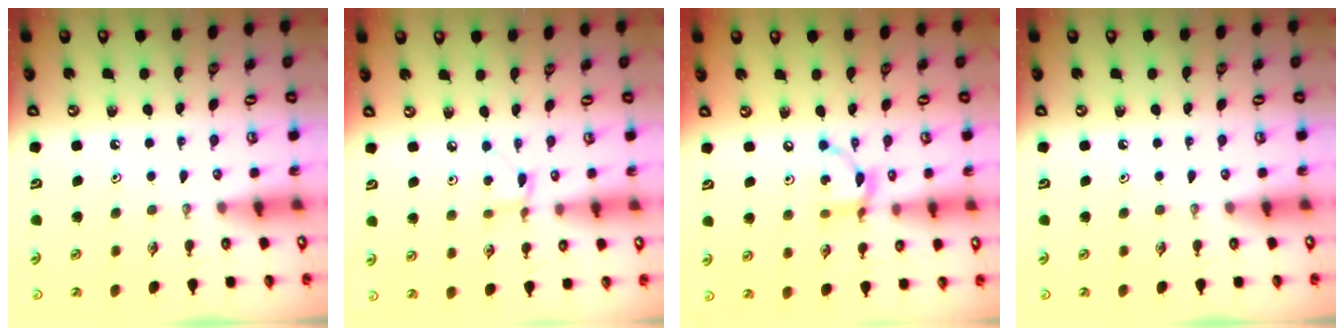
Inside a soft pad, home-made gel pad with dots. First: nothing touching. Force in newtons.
{"total": 2.9, "press": 2.9, "slide": 0.4}
{"total": 7.8, "press": 7.8, "slide": 0.1}
{"total": 0.0}